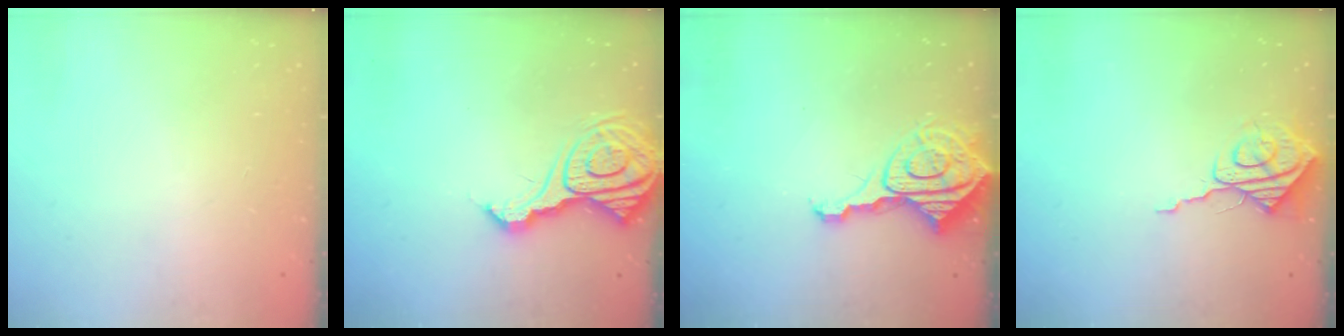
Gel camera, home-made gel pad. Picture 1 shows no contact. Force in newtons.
{"total": 16.3, "press": 16.2, "slide": 1.7}
{"total": 11.0, "press": 10.9, "slide": 1.0}
{"total": 7.7, "press": 7.7, "slide": 0.4}